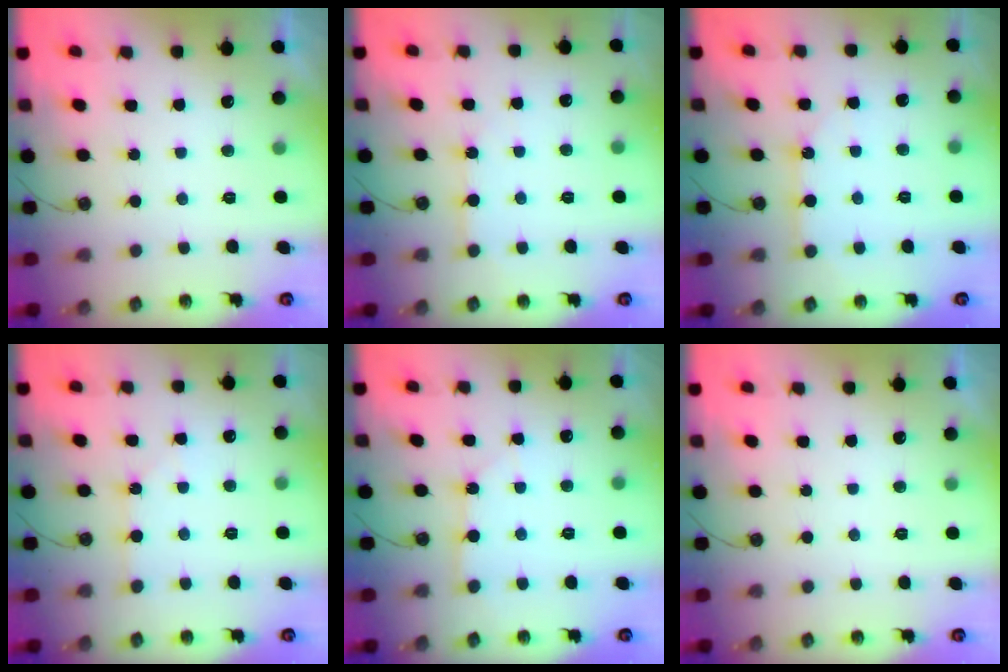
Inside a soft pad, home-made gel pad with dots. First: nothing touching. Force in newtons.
{"total": 3.9, "press": 3.9, "slide": 0.5}
{"total": 7.1, "press": 7.1, "slide": 0.3}
{"total": 1.5, "press": 1.5, "slide": 0.2}
{"total": 2.2, "press": 2.2, "slide": 0.3}
{"total": 0.0}